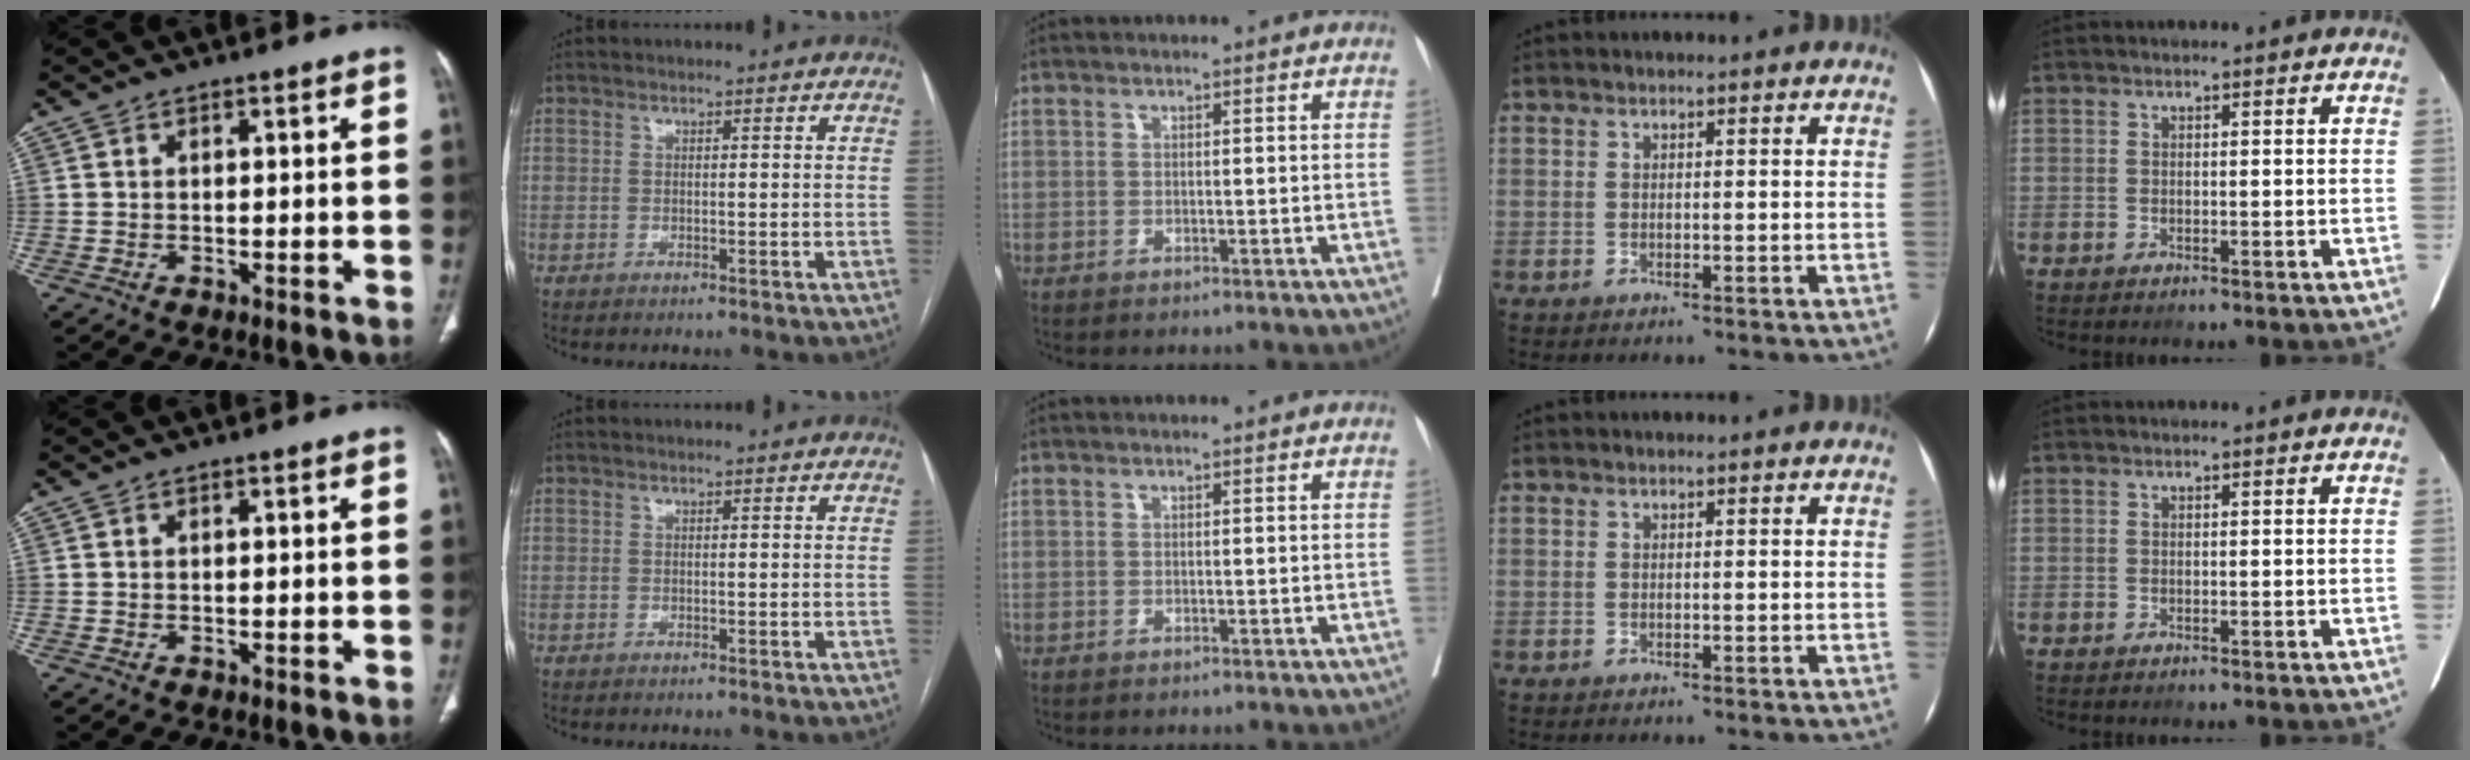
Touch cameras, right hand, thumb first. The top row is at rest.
{}